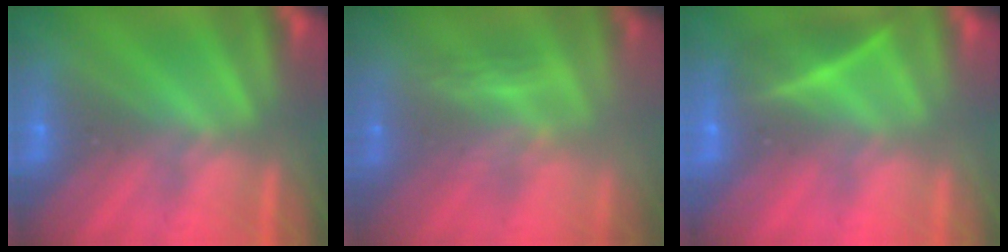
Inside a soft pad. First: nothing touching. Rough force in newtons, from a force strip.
{"total": 3.3}
{"total": 1.8}